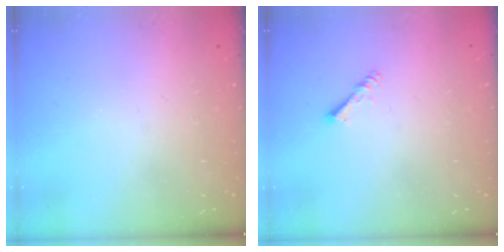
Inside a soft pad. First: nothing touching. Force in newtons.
{"total": 1.4, "press": 1.3, "slide": 0.3}